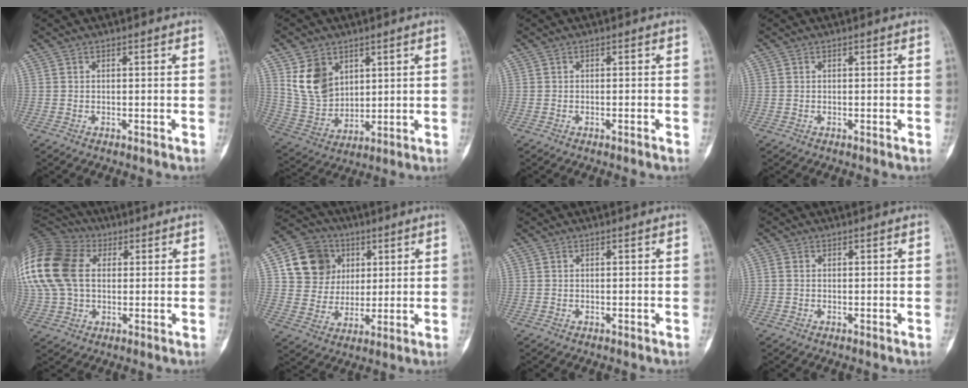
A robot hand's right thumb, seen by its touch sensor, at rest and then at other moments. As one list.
[{"total": 11.4, "force": [5.1, 8.2, 6.1], "torque": [-0.092, -0.025, 0.120]}, {"total": 0.6, "force": [-0.3, 0.1, 0.5], "torque": [-0.012, 0.003, -0.002]}, {"total": 0.0}, {"total": 25.3, "force": [5.9, 17.7, 17.1], "torque": [-0.416, 0.054, 0.114]}, {"total": 13.5, "force": [4.6, 11.7, 5.0], "torque": [-0.054, -0.003, 0.084]}, {"total": 0.0}, {"total": 0.8, "force": [0.0, 0.6, 0.6], "torque": [-0.011, 0.001, -0.002]}]